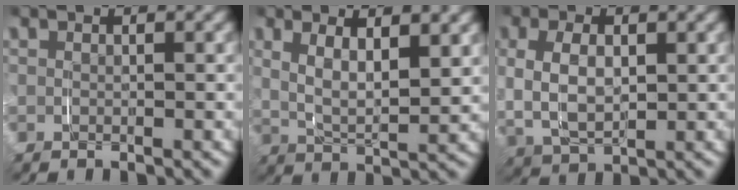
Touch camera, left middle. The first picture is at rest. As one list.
[{"total": 4.6, "force": [1.4, 2.1, 3.8], "torque": [-0.072, -0.007, 0.029]}, {"total": 6.4, "force": [0.5, 4.5, 4.5], "torque": [-0.110, -0.006, 0.017]}]